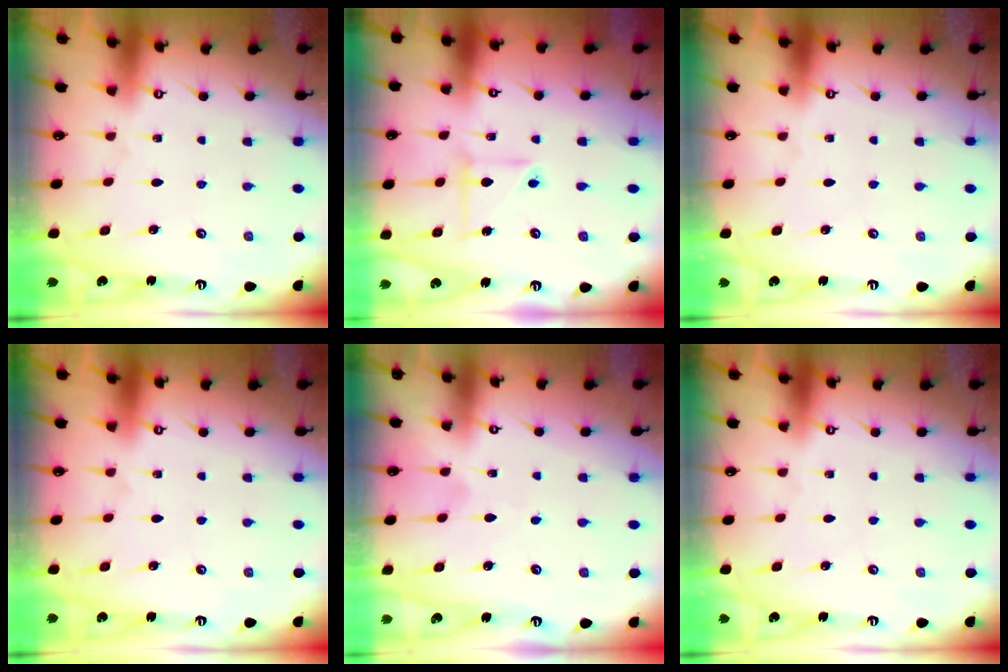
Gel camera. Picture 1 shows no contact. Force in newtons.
{"total": 4.4, "press": 4.2, "slide": 1.4}
{"total": 0.0}
{"total": 0.0}
{"total": 2.8, "press": 2.8, "slide": 0.1}
{"total": 0.0}